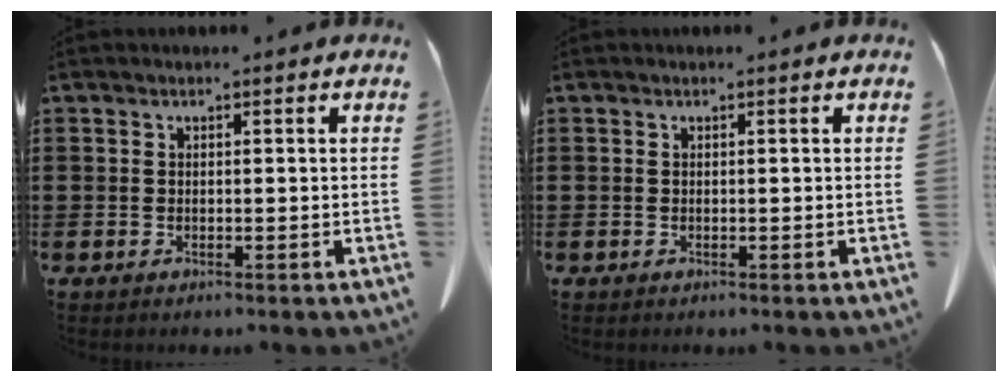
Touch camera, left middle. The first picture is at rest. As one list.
[{"total": 0.0}]